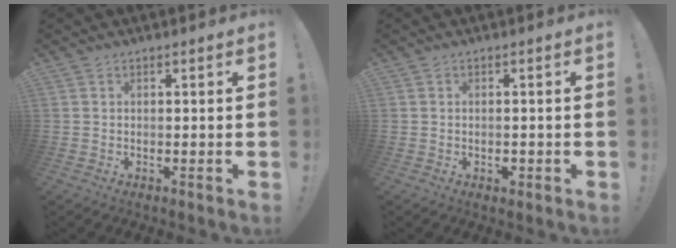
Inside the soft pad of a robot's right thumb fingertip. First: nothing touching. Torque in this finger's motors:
{"motor_torque": [0.72, -0.04, 0.14, -0.27, -0.01]}